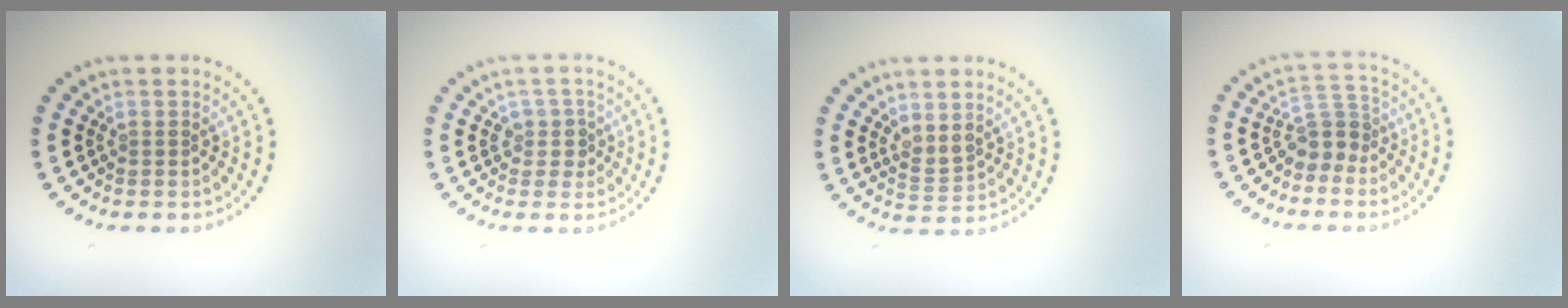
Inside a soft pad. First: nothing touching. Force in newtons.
{"total": 1.7, "press": 1.4, "slide": 1.0}
{"total": 1.6, "press": 1.4, "slide": 0.9}
{"total": 2.8, "press": 2.2, "slide": 1.8}